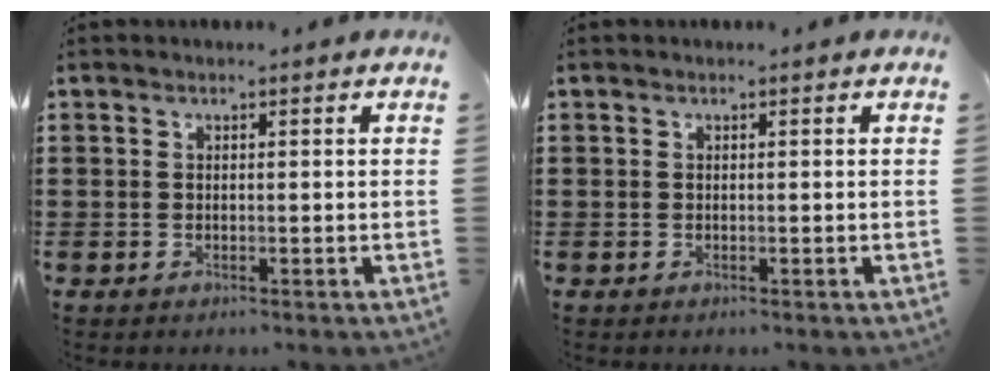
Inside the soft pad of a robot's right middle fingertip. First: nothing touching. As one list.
[{"total": 0.0}]